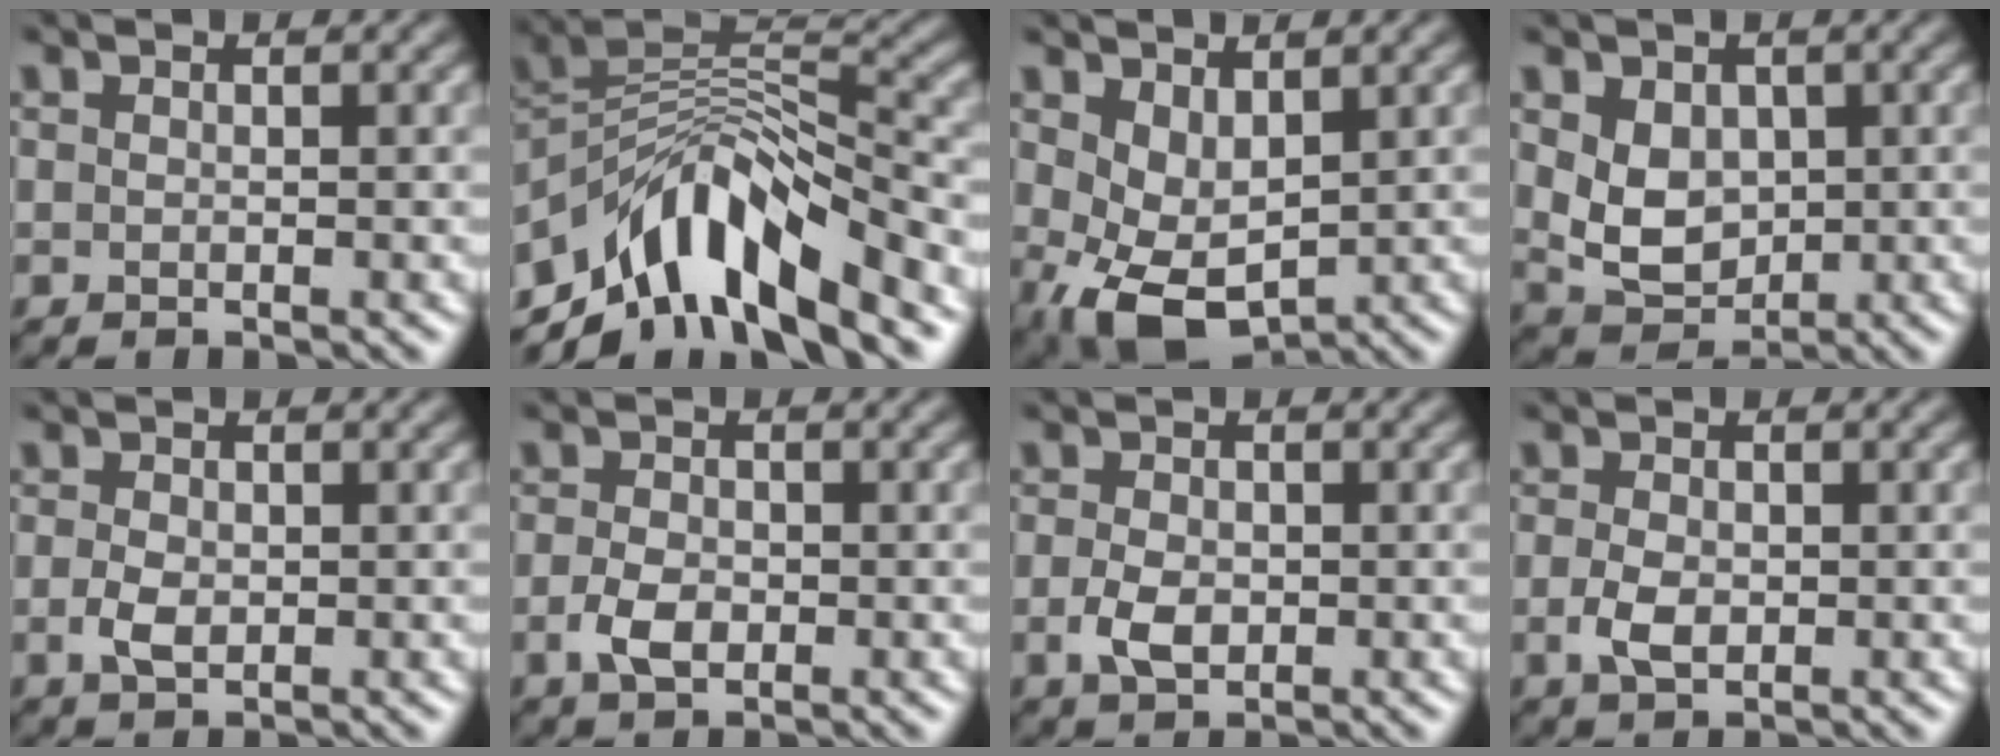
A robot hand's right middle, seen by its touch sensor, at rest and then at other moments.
{"total": 10.2, "force": [-6.3, 4.1, 6.9], "torque": [-0.104, 0.013, -0.121]}
{"total": 5.3, "force": [-0.1, 3.3, 4.2], "torque": [-0.102, -0.009, 0.008]}
{"total": 4.3, "force": [0.6, 3.2, 2.8], "torque": [-0.056, -0.008, 0.016]}
{"total": 2.0, "force": [-0.3, 1.3, 1.5], "torque": [-0.035, -0.001, -0.006]}
{"total": 2.5, "force": [-0.7, 1.6, 1.8], "torque": [-0.040, 0.000, -0.016]}
{"total": 2.6, "force": [-0.5, 1.7, 1.8], "torque": [-0.039, -0.002, -0.012]}
{"total": 2.4, "force": [-0.4, 1.6, 1.8], "torque": [-0.041, -0.001, -0.009]}